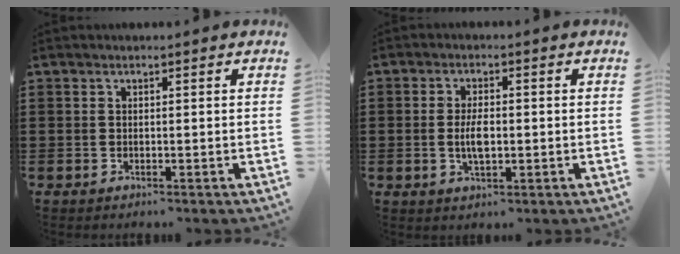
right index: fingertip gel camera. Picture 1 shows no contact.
{"total": 3.9, "force": [-0.3, 1.6, 3.5], "torque": [-0.070, 0.003, -0.008]}